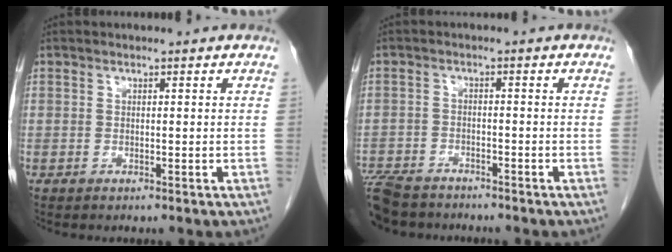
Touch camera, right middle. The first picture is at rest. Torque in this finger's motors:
{"motor_torque": [1.17, -0.97, 1.05, 0.21]}